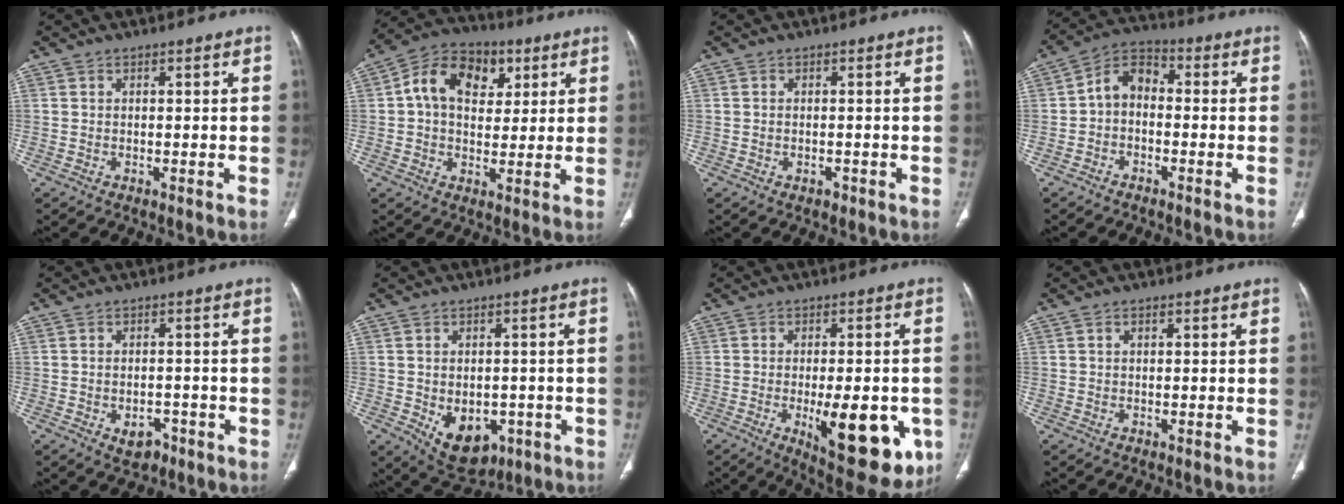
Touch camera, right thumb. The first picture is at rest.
{"total": 13.5, "force": [4.0, 9.6, 8.6], "torque": [-0.110, 0.008, 0.057]}
{"total": 1.1, "force": [-0.5, 0.7, 0.6], "torque": [-0.011, 0.006, -0.004]}
{"total": 6.7, "force": [-0.8, 4.8, 4.6], "torque": [-0.062, 0.028, -0.034]}
{"total": 4.1, "force": [-2.0, 2.8, 2.2], "torque": [-0.020, 0.014, -0.021]}
{"total": 10.1, "force": [-3.3, 7.0, 6.5], "torque": [-0.073, 0.005, -0.028]}
{"total": 18.2, "force": [-5.3, 7.4, 15.8], "torque": [-0.163, -0.006, -0.051]}
{"total": 0.7, "force": [0.3, 0.4, 0.5], "torque": [-0.006, 0.002, 0.004]}